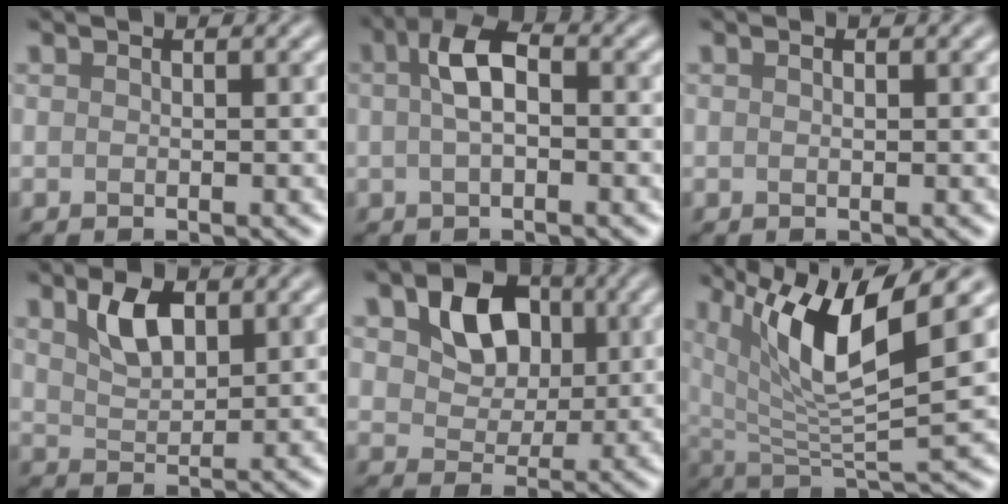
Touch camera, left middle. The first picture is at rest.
{"total": 3.6, "force": [0.3, 1.7, 3.2], "torque": [-0.061, 0.009, -0.003]}
{"total": 0.0}
{"total": 3.5, "force": [1.9, 1.8, 2.3], "torque": [-0.051, 0.003, 0.038]}
{"total": 5.9, "force": [1.9, 4.4, 3.4], "torque": [-0.070, -0.001, 0.021]}
{"total": 9.6, "force": [4.8, 2.4, 8.0], "torque": [-0.148, -0.006, 0.092]}